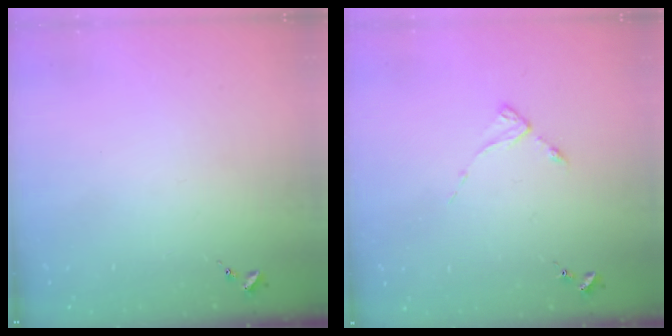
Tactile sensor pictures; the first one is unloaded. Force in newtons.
{"total": 2.9, "press": 2.8, "slide": 0.4}